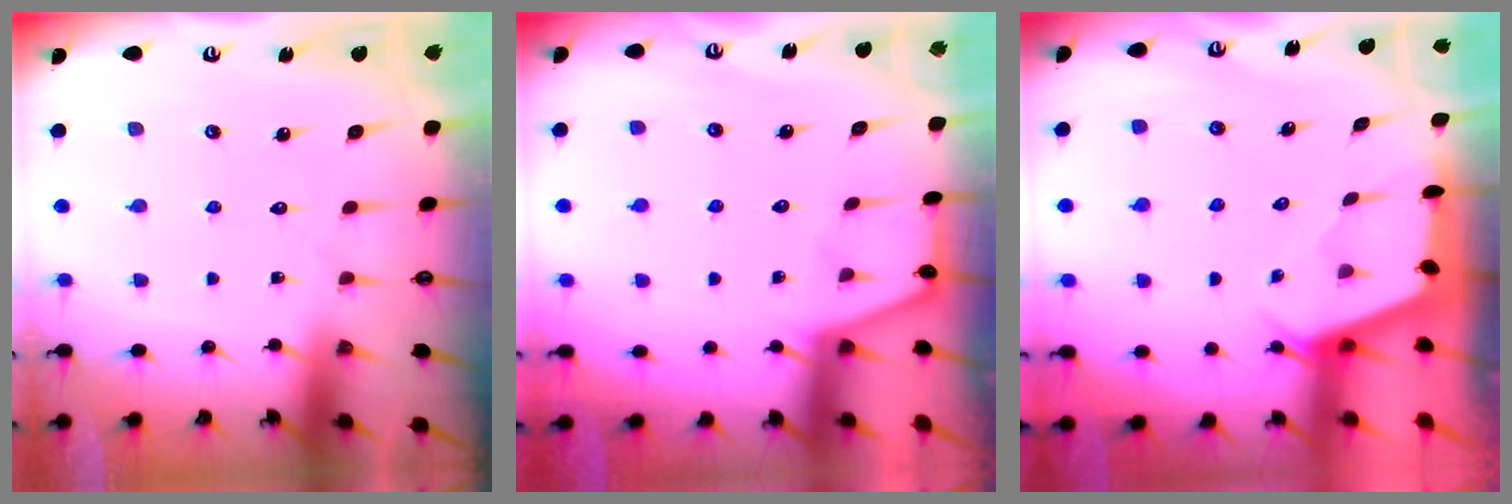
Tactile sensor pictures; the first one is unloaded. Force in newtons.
{"total": 1.4, "press": 1.4, "slide": 0.2}
{"total": 2.4, "press": 2.4, "slide": 0.3}